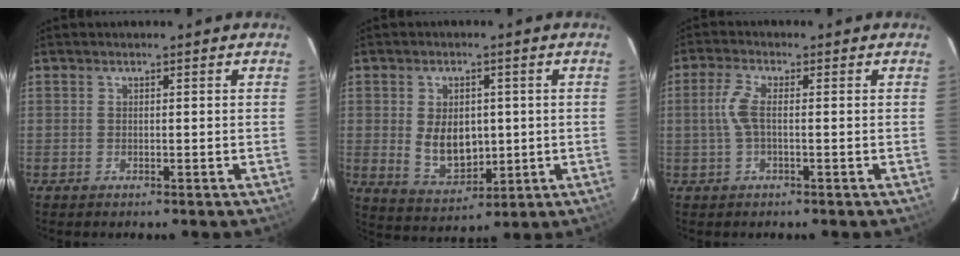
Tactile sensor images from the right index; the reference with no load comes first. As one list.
[{"total": 8.6, "force": [0.2, 5.9, 6.3], "torque": [-0.122, -0.004, 0.022]}, {"total": 4.3, "force": [-0.1, 1.0, 4.2], "torque": [-0.092, 0.005, 0.001]}]